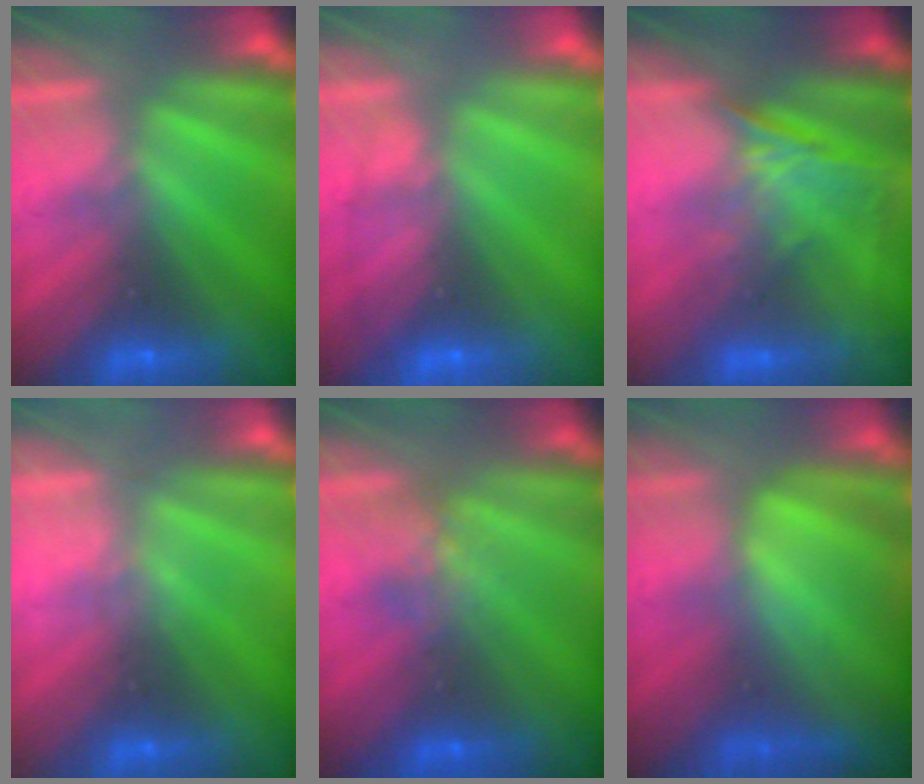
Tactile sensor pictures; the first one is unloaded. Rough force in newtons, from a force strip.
{"total": 1.6}
{"total": 1.3}
{"total": 2.1}
{"total": 4.4}
{"total": 7.4}